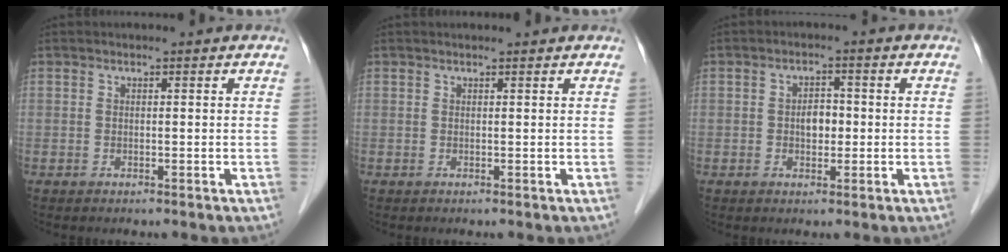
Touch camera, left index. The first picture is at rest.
{"total": 1.7, "force": [1.6, 0.0, 0.4], "torque": [-0.008, 0.013, 0.022]}
{"total": 2.9, "force": [-0.4, 1.9, 2.2], "torque": [-0.037, 0.007, -0.006]}